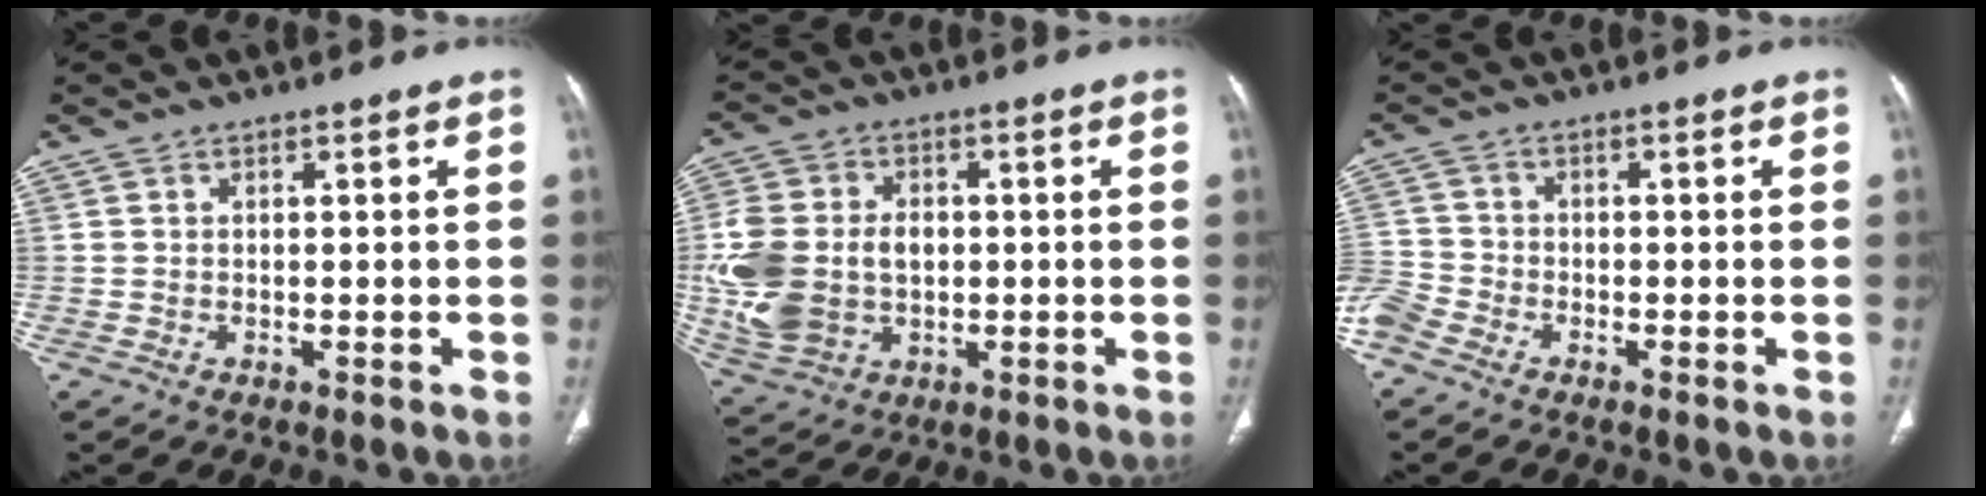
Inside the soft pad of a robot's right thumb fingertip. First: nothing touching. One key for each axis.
{"total": 16.3, "fx": -0.7, "fy": 12.2, "fz": 10.7, "tx": -0.233, "ty": 0.006, "tz": 0.003}
{"total": 5.2, "fx": -3.6, "fy": 3.1, "fz": 2.1, "tx": -0.054, "ty": 0.003, "tz": -0.083}